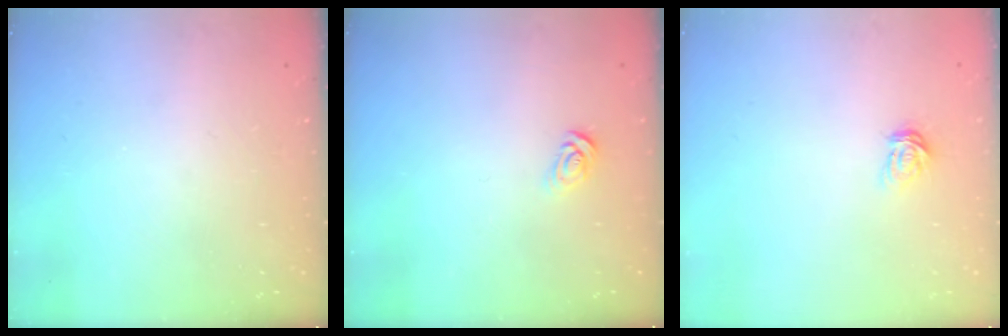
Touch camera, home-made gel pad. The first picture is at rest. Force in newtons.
{"total": 3.6, "press": 3.6, "slide": 0.3}
{"total": 4.2, "press": 4.2, "slide": 0.4}